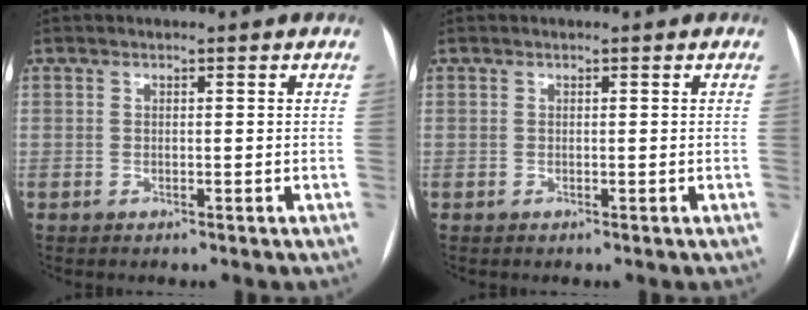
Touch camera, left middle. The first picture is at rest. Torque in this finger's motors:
{"motor_torque": [-0.03, 0.03, 0.00, 0.00]}